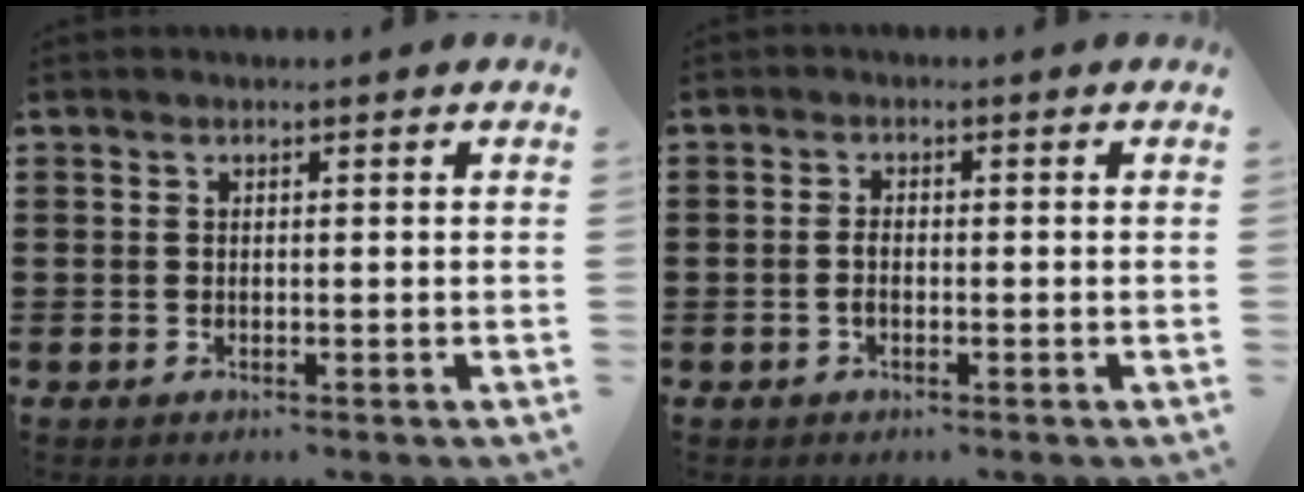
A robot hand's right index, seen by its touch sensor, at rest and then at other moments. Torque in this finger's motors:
{"motor_torque": [1.46, 0.67, -0.12, -0.08]}